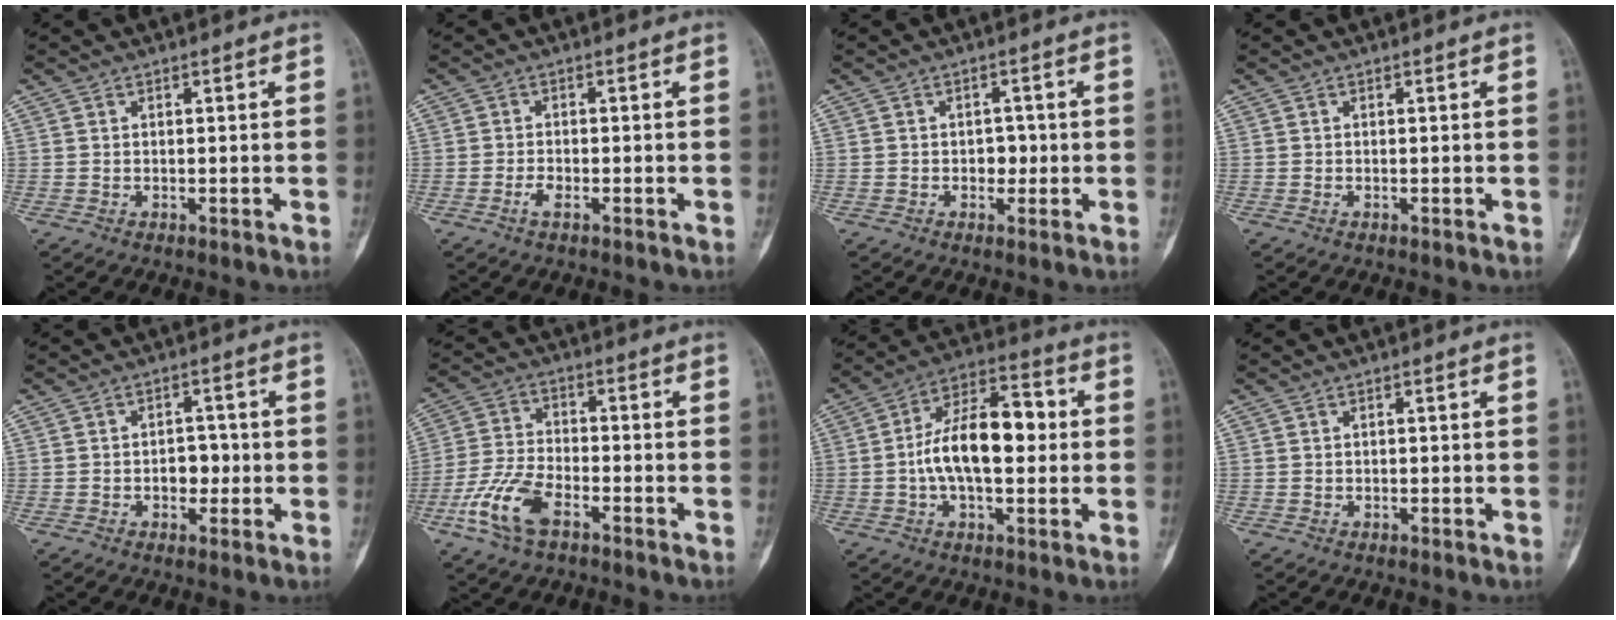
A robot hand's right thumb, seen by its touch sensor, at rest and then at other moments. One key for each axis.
{"total": 2.1, "fx": -1.1, "fy": 0.9, "fz": 1.5, "tx": -0.032, "ty": 0.005, "tz": -0.025}
{"total": 2.8, "fx": -0.3, "fy": 2.2, "fz": 1.8, "tx": -0.002, "ty": 0.008, "tz": -0.009}
{"total": 0.0}
{"total": 4.1, "fx": -0.8, "fy": 3.0, "fz": 2.8, "tx": -0.012, "ty": 0.013, "tz": -0.015}
{"total": 10.2, "fx": -5.3, "fy": 4.8, "fz": 7.2, "tx": -0.163, "ty": 0.020, "tz": -0.105}
{"total": 15.2, "fx": -0.1, "fy": 7.8, "fz": 13.0, "tx": -0.207, "ty": 0.036, "tz": -0.012}
{"total": 0.0}